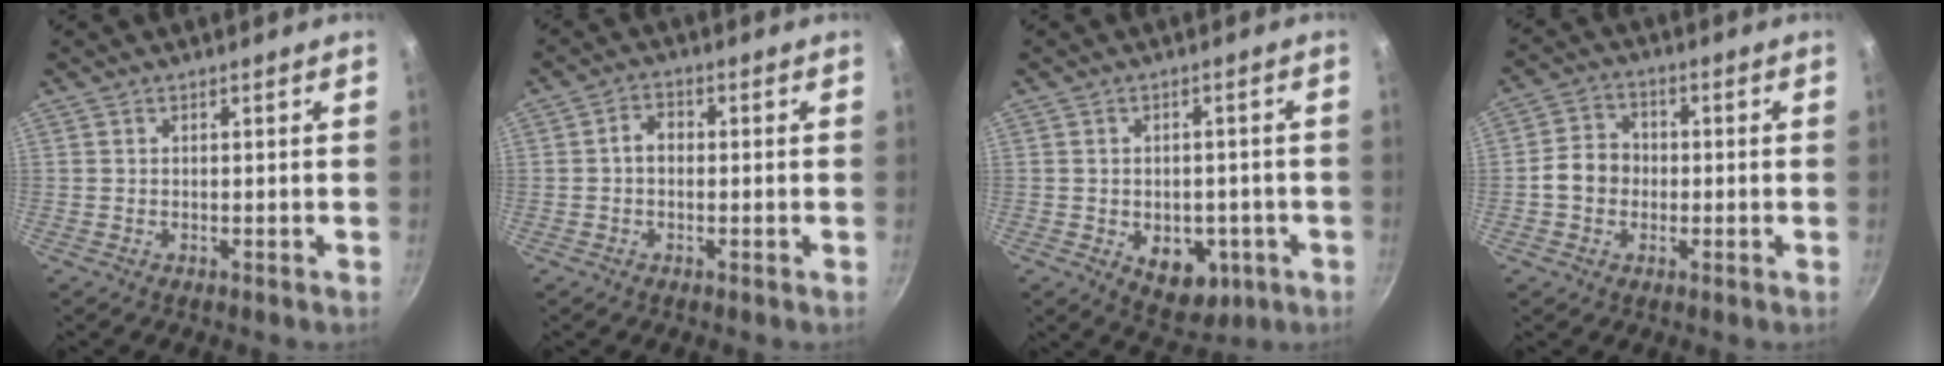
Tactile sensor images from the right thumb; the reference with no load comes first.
{"total": 3.2, "force": [-0.3, 2.4, 2.1], "torque": [-0.025, 0.012, -0.011]}
{"total": 9.6, "force": [-3.0, 6.6, 6.3], "torque": [-0.052, 0.000, -0.026]}
{"total": 6.7, "force": [-0.9, 5.7, 3.4], "torque": [-0.032, 0.020, -0.027]}